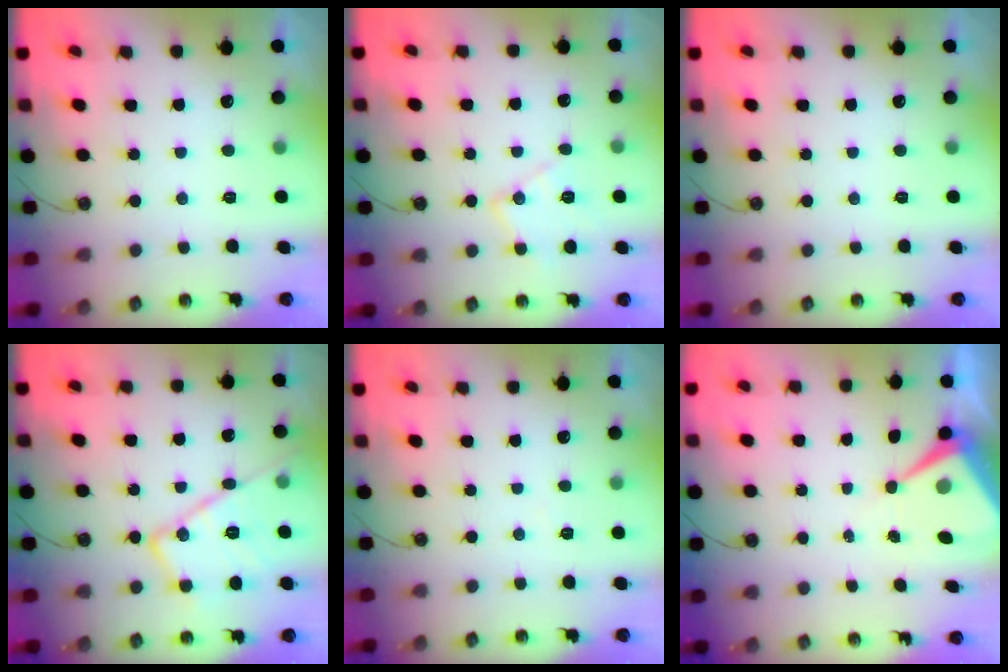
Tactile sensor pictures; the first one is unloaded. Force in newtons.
{"total": 11.1, "press": 11.1, "slide": 0.6}
{"total": 0.0}
{"total": 17.8, "press": 17.7, "slide": 1.5}
{"total": 4.8, "press": 4.7, "slide": 0.8}
{"total": 8.2, "press": 8.2, "slide": 0.6}